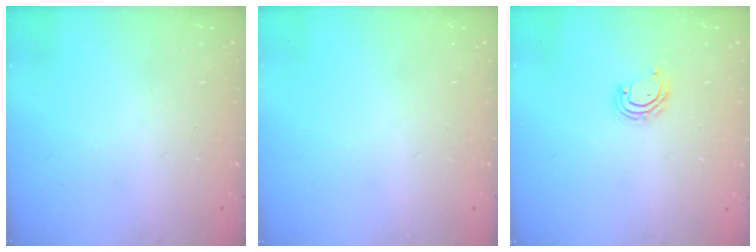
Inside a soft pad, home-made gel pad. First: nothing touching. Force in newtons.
{"total": 0.0}
{"total": 5.0, "press": 4.9, "slide": 0.3}